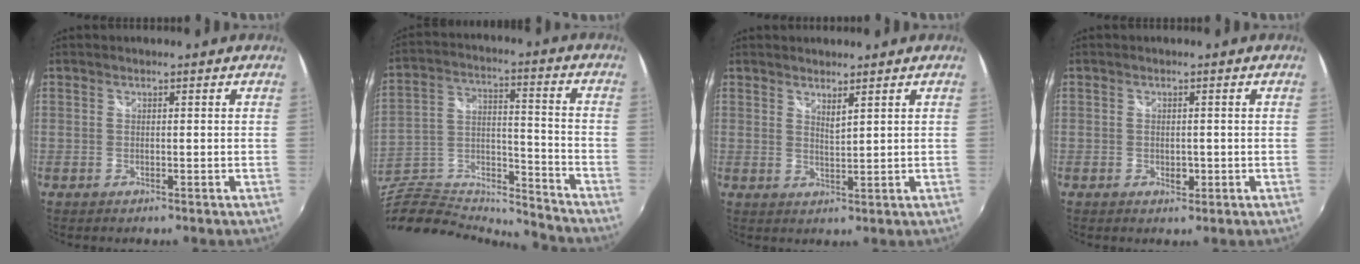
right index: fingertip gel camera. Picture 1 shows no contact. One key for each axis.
{"total": 16.8, "fx": -15.0, "fy": 4.6, "fz": 6.0, "tx": -0.139, "ty": 0.018, "tz": -0.273}
{"total": 2.2, "fx": 1.9, "fy": 0.2, "fz": 1.2, "tx": -0.021, "ty": -0.002, "tz": 0.031}
{"total": 1.5, "fx": -0.3, "fy": 1.2, "fz": 0.9, "tx": -0.014, "ty": -0.002, "tz": -0.005}